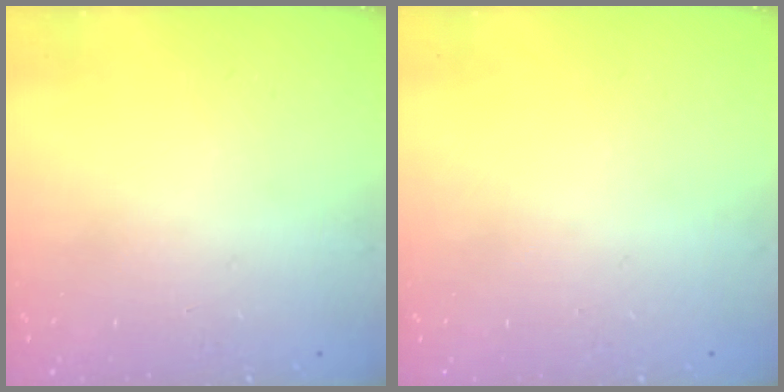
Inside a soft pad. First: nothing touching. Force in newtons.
{"total": 0.0}